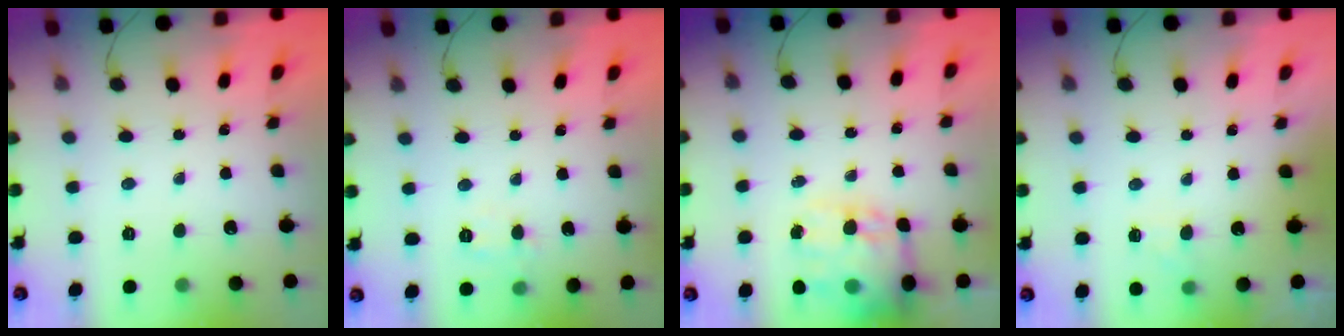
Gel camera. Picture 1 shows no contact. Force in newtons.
{"total": 5.3, "press": 5.2, "slide": 1.1}
{"total": 14.4, "press": 13.9, "slide": 3.8}
{"total": 3.8, "press": 3.6, "slide": 1.3}